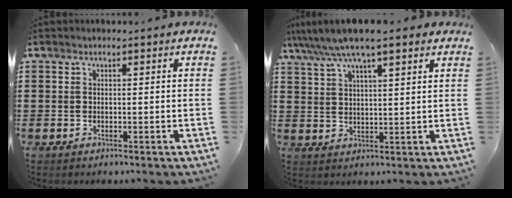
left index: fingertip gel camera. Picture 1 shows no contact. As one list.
[{"total": 7.2, "force": [5.8, 0.9, 4.3], "torque": [-0.100, -0.012, 0.101]}]